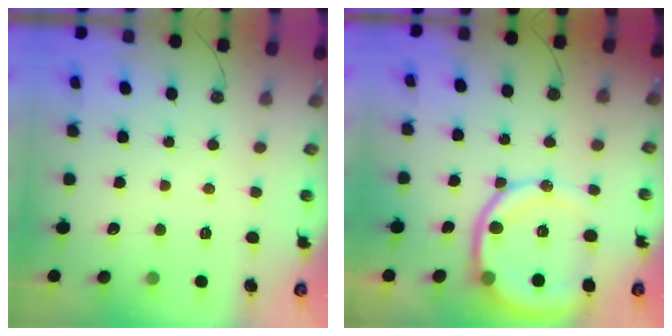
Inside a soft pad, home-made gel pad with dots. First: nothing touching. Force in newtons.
{"total": 14.6, "press": 14.4, "slide": 2.0}